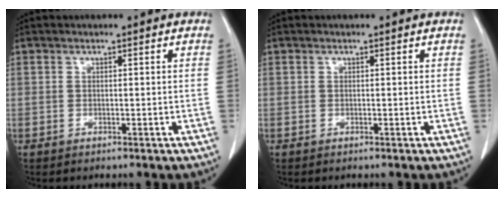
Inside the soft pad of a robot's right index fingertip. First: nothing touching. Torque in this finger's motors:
{"motor_torque": [0.00, 0.00, 0.00, 0.00]}